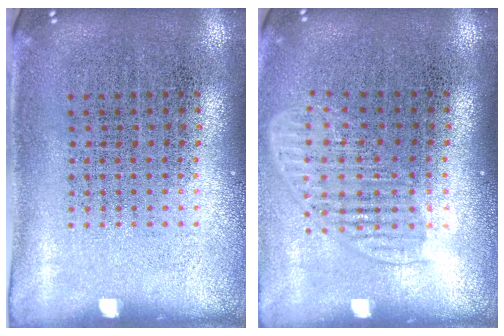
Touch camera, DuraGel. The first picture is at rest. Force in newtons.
{"total": 1.5, "press": 1.3, "slide": 0.7}